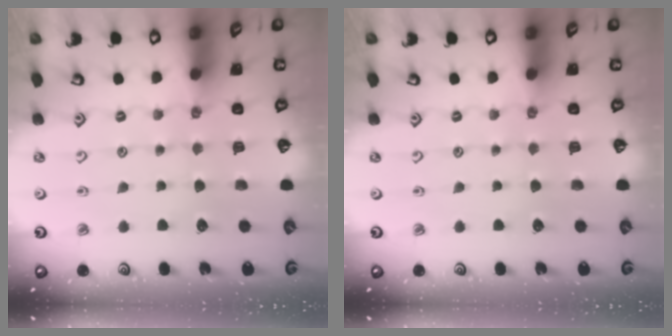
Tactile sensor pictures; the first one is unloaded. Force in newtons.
{"total": 0.0}